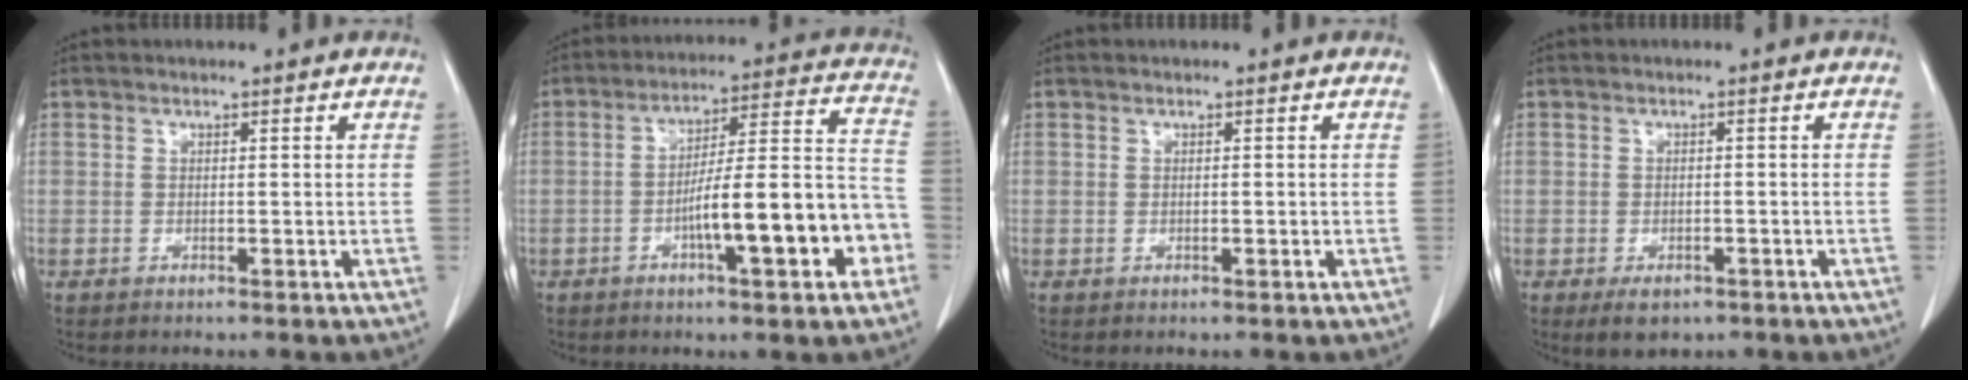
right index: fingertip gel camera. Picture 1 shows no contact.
{"total": 16.2, "force": [-5.6, 3.1, 14.9], "torque": [-0.218, 0.031, -0.079]}
{"total": 0.6, "force": [-0.1, 0.3, 0.5], "torque": [-0.015, 0.001, -0.001]}
{"total": 5.3, "force": [-3.2, 3.1, 2.9], "torque": [-0.047, -0.005, -0.043]}